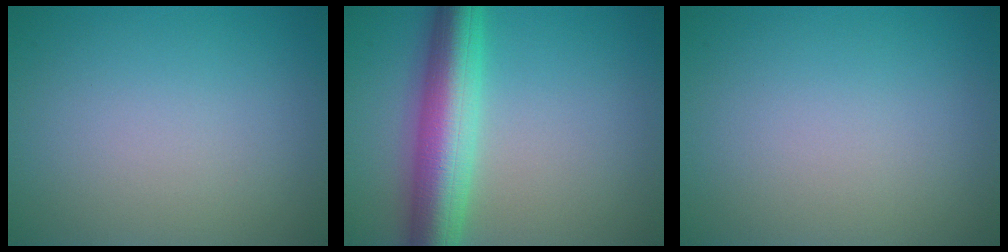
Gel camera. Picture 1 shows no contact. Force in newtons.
{"total": 7.8, "press": 7.8, "slide": 0.3}
{"total": 0.0}